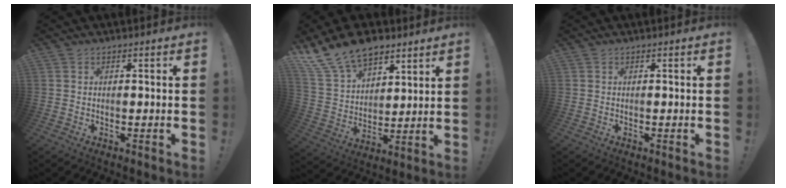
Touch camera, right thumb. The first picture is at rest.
{"total": 15.5, "force": [11.5, 8.5, 6.1], "torque": [-0.124, -0.072, 0.221]}
{"total": 0.0}